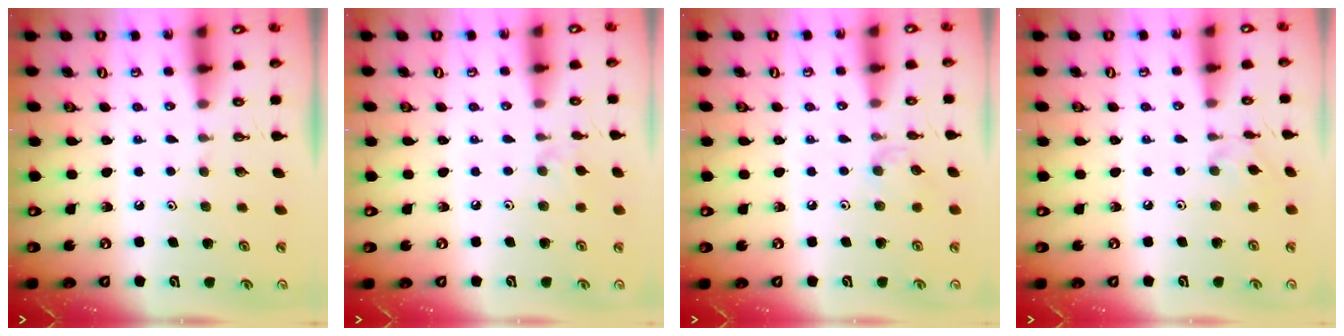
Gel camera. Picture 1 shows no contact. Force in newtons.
{"total": 2.6, "press": 2.5, "slide": 0.5}
{"total": 5.6, "press": 5.6, "slide": 0.6}
{"total": 2.6, "press": 2.6, "slide": 0.6}